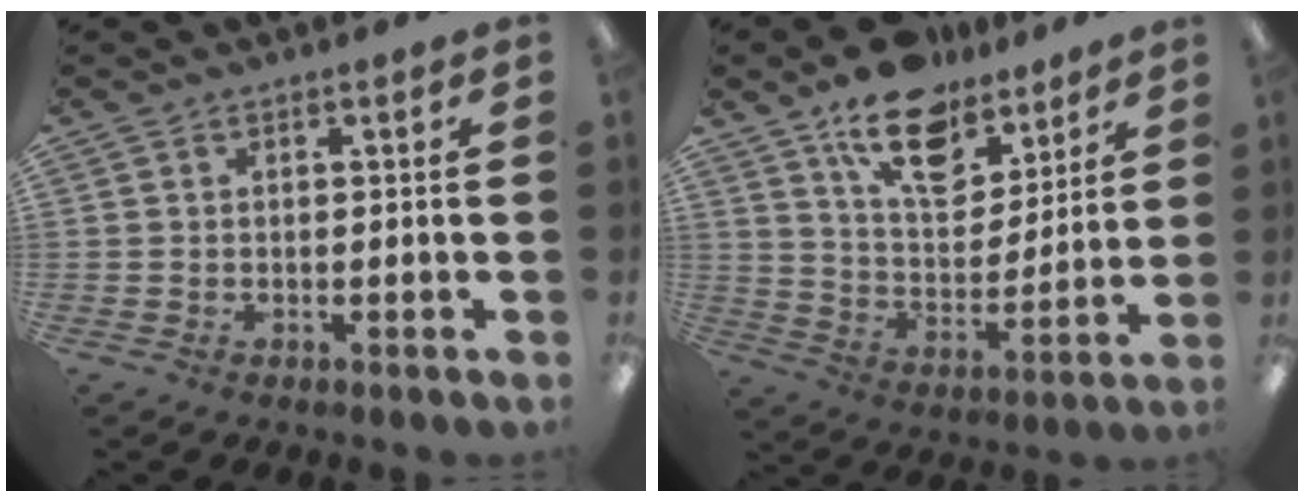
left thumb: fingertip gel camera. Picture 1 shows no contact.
{"total": 16.5, "force": [11.5, 8.6, 8.1], "torque": [-0.131, -0.063, 0.205]}